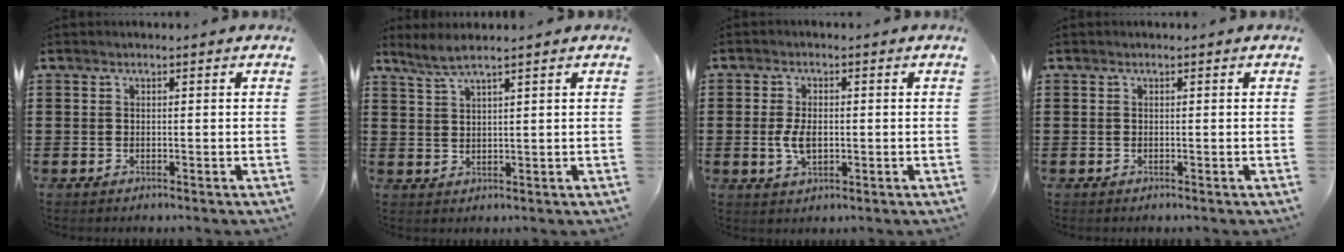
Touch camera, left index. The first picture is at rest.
{"total": 2.9, "force": [2.3, -0.3, 1.7], "torque": [-0.038, 0.003, 0.043]}
{"total": 4.3, "force": [-0.2, 2.2, 3.6], "torque": [-0.083, 0.000, -0.008]}
{"total": 0.0}